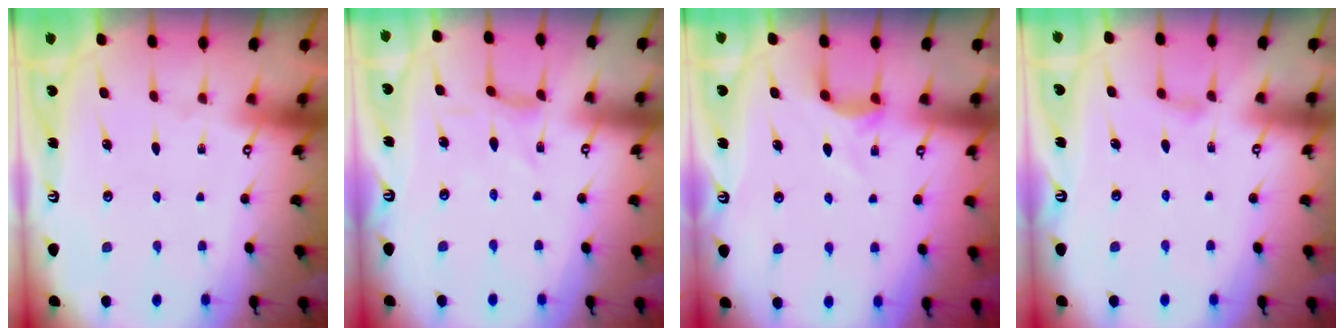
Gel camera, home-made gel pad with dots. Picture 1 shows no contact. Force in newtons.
{"total": 1.8, "press": 1.8, "slide": 0.3}
{"total": 3.9, "press": 3.9, "slide": 0.6}
{"total": 2.0, "press": 2.0, "slide": 0.4}